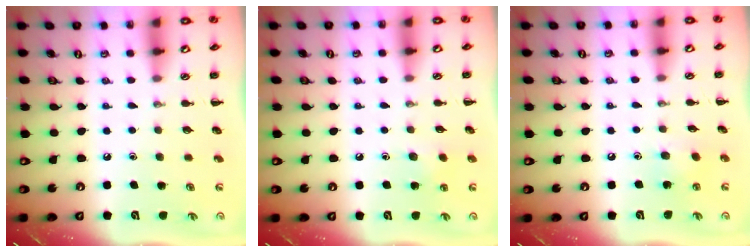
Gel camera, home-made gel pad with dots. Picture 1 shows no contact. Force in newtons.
{"total": 4.9, "press": 4.7, "slide": 1.3}
{"total": 6.1, "press": 5.9, "slide": 1.3}